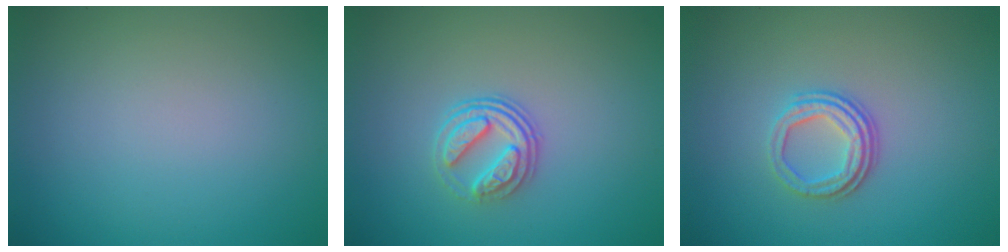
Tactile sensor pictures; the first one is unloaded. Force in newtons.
{"total": 3.1, "press": 2.6, "slide": 1.7}
{"total": 3.1, "press": 2.3, "slide": 2.0}